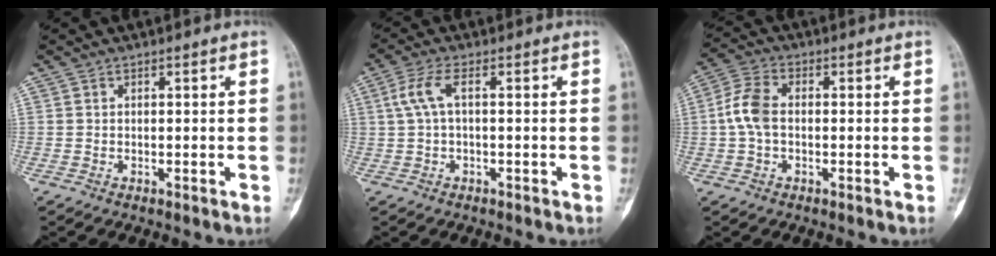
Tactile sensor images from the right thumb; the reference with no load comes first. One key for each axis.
{"total": 4.4, "fx": 0.6, "fy": 1.4, "fz": 4.1, "tx": -0.106, "ty": 0.018, "tz": 0.011}
{"total": 6.5, "fx": -0.2, "fy": 4.0, "fz": 5.1, "tx": -0.114, "ty": 0.018, "tz": -0.011}